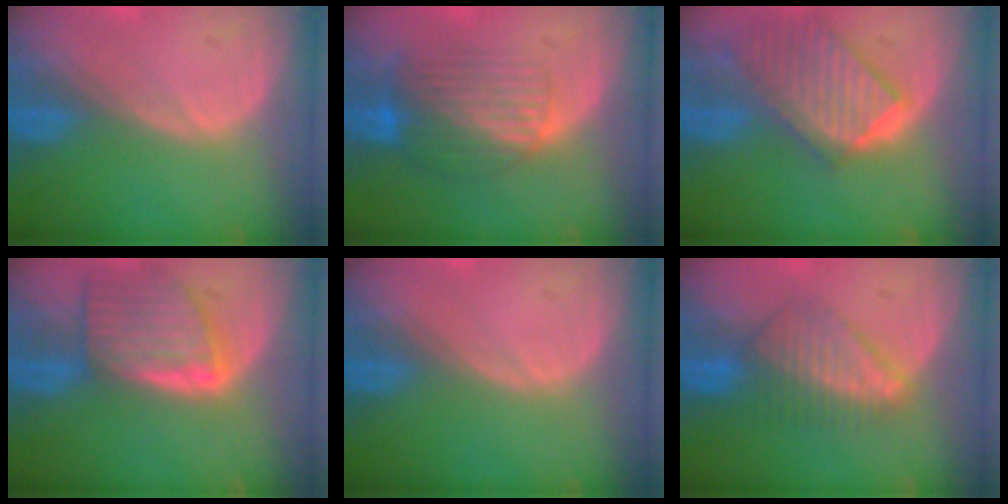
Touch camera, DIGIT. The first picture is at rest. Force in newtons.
{"total": 8.3, "press": 7.2, "slide": 4.3}
{"total": 9.8, "press": 8.6, "slide": 4.6}
{"total": 8.0, "press": 7.3, "slide": 3.3}
{"total": 0.0}
{"total": 6.4, "press": 6.4, "slide": 0.1}